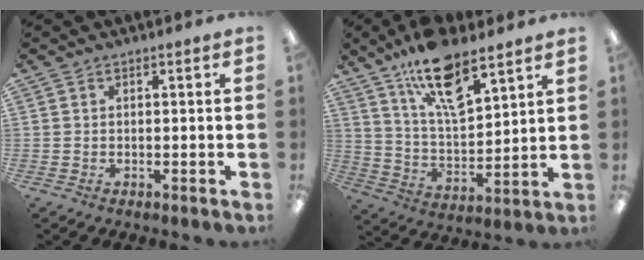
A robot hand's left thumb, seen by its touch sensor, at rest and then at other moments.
{"total": 16.4, "force": [11.1, 6.2, 10.3], "torque": [-0.176, -0.052, 0.191]}